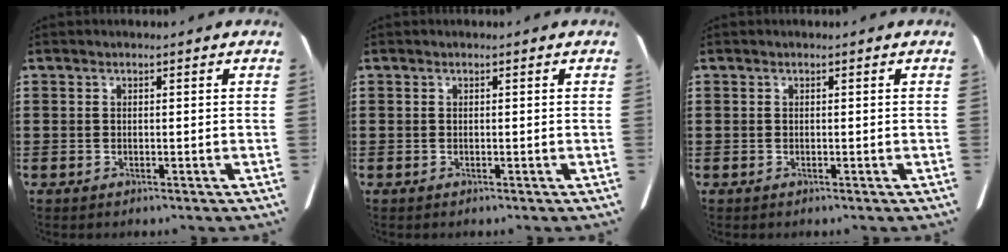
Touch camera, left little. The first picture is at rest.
{"total": 0.0}
{"total": 0.0}